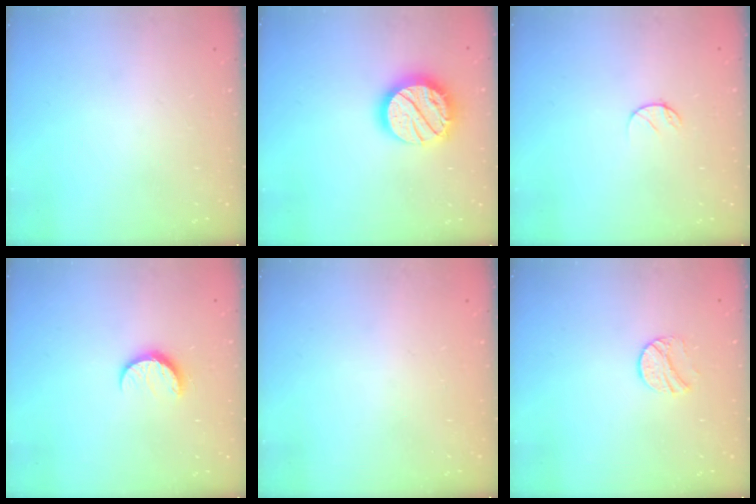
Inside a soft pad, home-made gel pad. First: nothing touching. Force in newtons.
{"total": 18.0, "press": 17.9, "slide": 1.4}
{"total": 4.3, "press": 4.3, "slide": 0.3}
{"total": 6.6, "press": 6.6, "slide": 0.6}
{"total": 0.6, "press": 0.6, "slide": 0.0}
{"total": 8.5, "press": 8.5, "slide": 0.4}